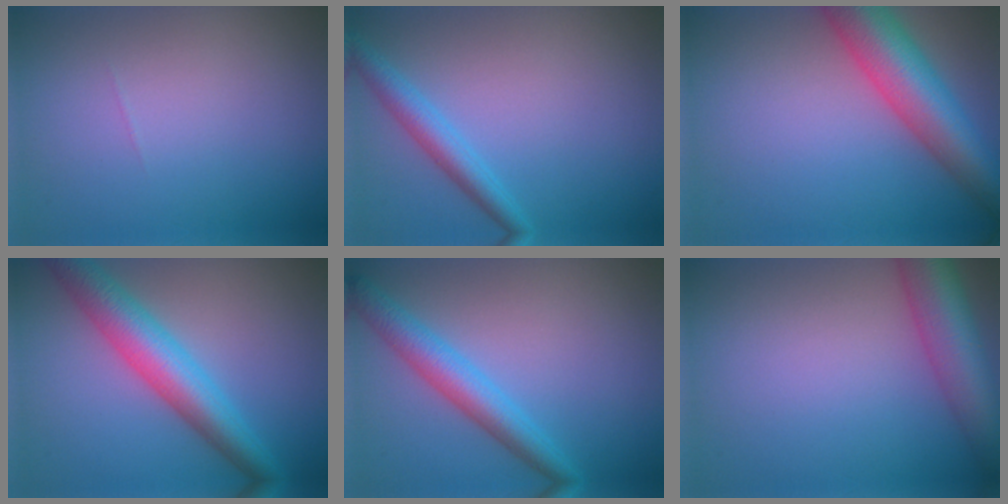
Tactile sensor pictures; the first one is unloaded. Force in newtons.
{"total": 2.8, "press": 2.8, "slide": 0.1}
{"total": 8.8, "press": 8.8, "slide": 0.3}
{"total": 6.4, "press": 6.4, "slide": 0.1}
{"total": 4.0, "press": 4.0, "slide": 0.0}
{"total": 7.6, "press": 7.6, "slide": 0.4}